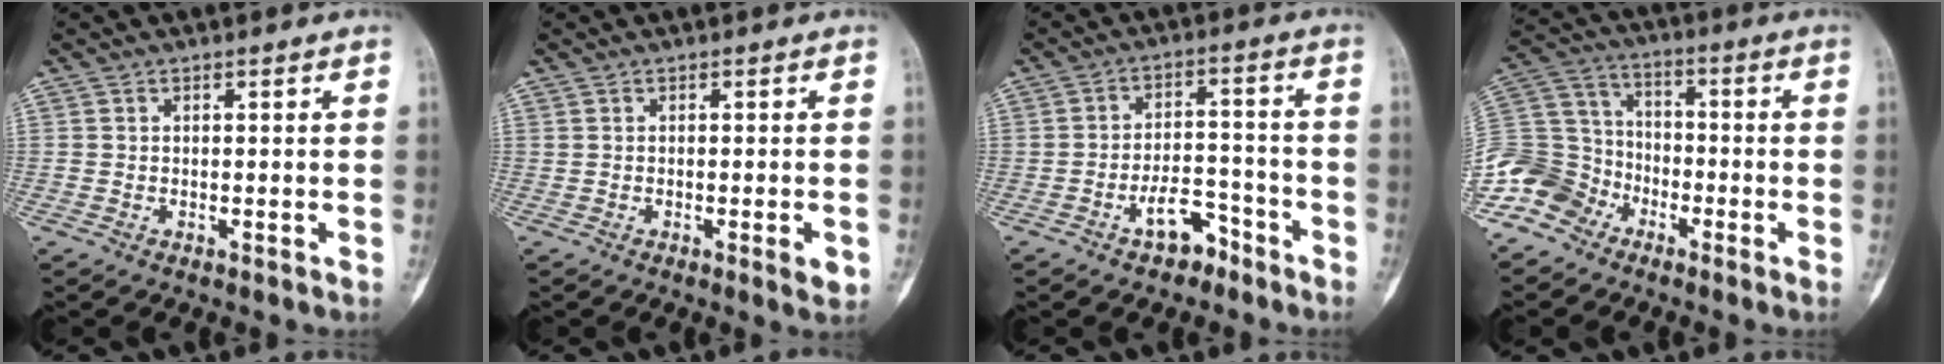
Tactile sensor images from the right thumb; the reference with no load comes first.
{"total": 2.6, "force": [-0.8, 0.6, 2.5], "torque": [-0.027, -0.004, -0.011]}
{"total": 6.7, "force": [-4.3, 3.7, 3.7], "torque": [-0.040, 0.046, -0.069]}
{"total": 13.4, "force": [-8.4, 9.8, 3.7], "torque": [-0.068, 0.069, -0.170]}